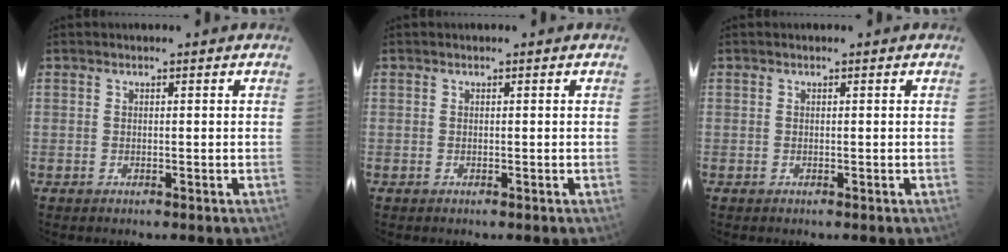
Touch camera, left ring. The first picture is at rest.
{"total": 0.0}
{"total": 0.0}